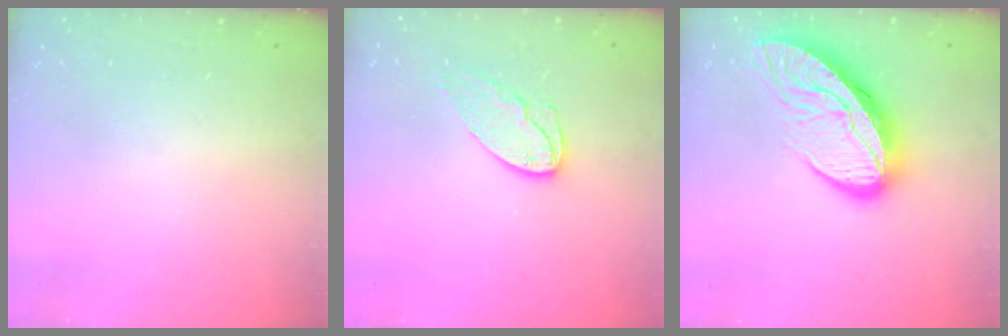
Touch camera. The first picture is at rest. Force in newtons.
{"total": 9.1, "press": 9.1, "slide": 0.5}
{"total": 14.6, "press": 14.5, "slide": 1.5}